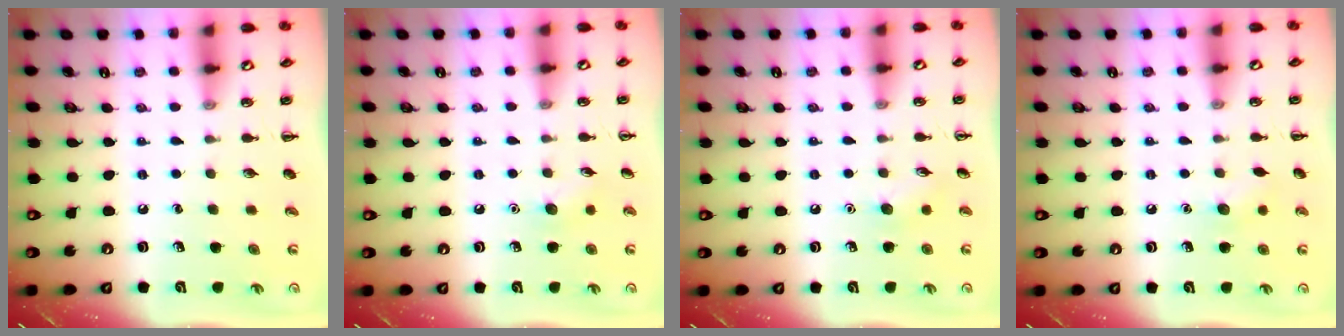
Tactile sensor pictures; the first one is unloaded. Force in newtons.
{"total": 5.6, "press": 5.4, "slide": 1.5}
{"total": 6.3, "press": 6.1, "slide": 1.6}
{"total": 6.0, "press": 5.8, "slide": 1.4}